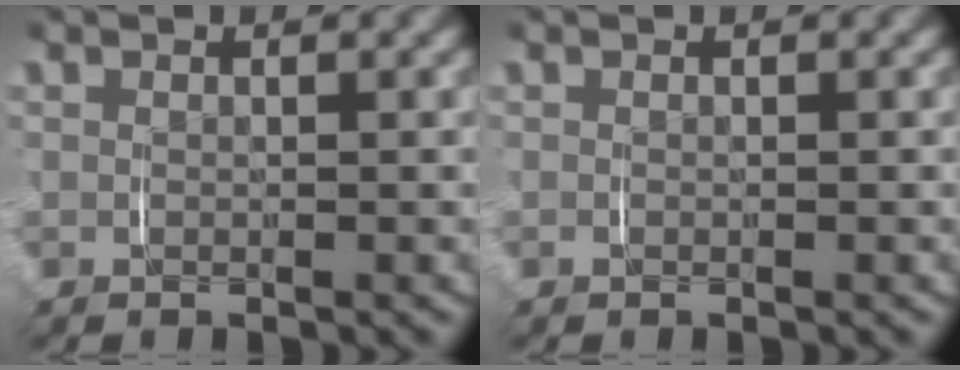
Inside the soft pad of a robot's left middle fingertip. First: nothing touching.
{"total": 0.0}